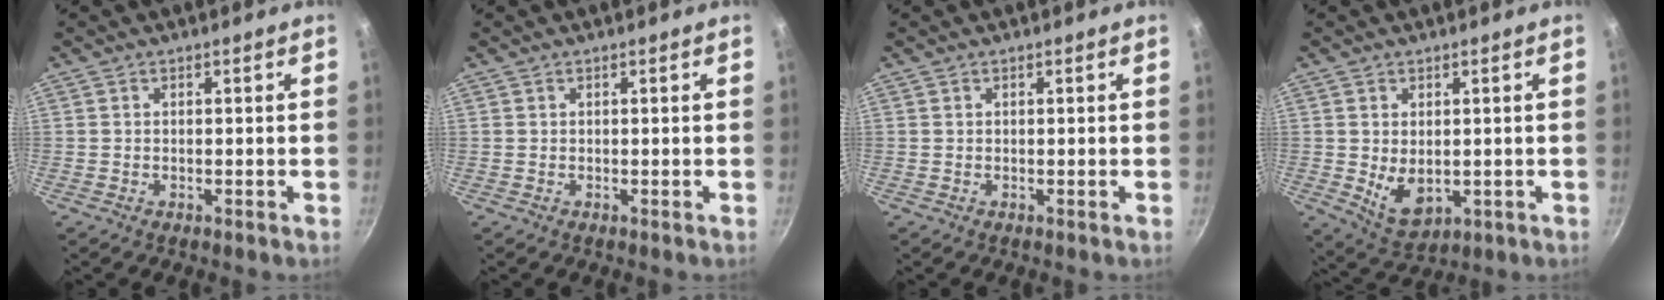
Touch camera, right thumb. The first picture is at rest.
{"total": 0.0}
{"total": 0.0}
{"total": 7.1, "force": [-0.3, 4.7, 5.4], "torque": [-0.085, -0.018, 0.012]}